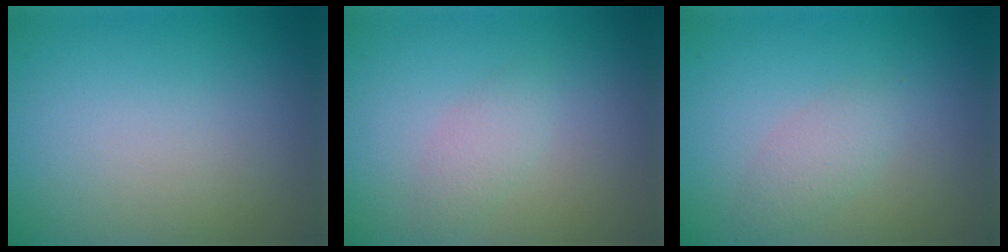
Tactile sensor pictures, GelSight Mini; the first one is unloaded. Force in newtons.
{"total": 1.5, "press": 1.5, "slide": 0.0}
{"total": 1.7, "press": 1.7, "slide": 0.0}